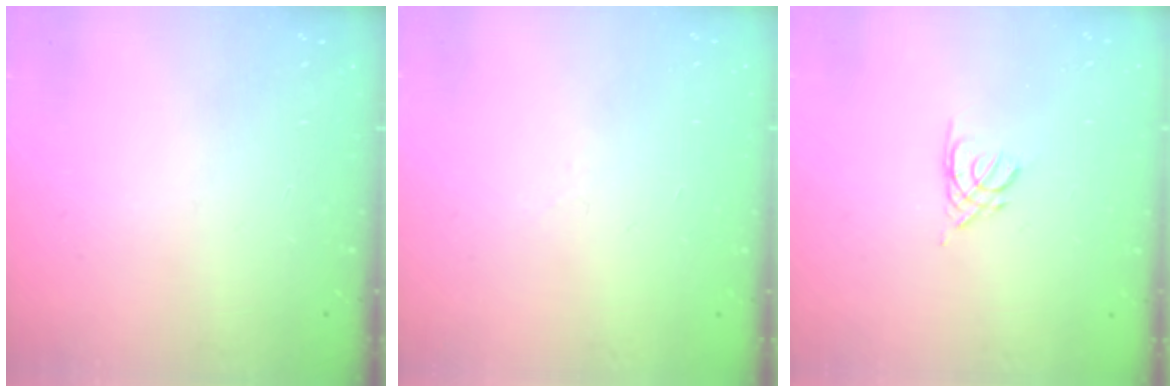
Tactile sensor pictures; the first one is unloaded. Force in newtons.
{"total": 2.0, "press": 1.9, "slide": 0.5}
{"total": 2.1, "press": 2.0, "slide": 0.4}